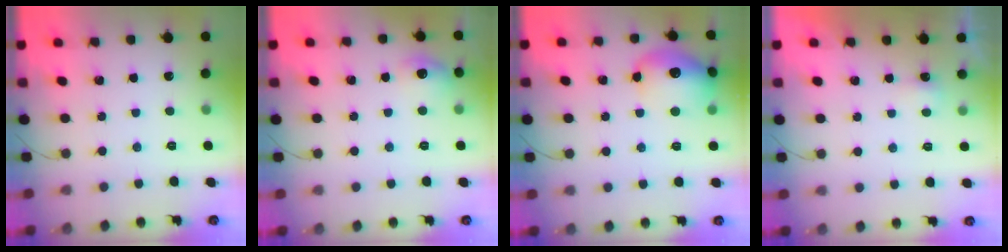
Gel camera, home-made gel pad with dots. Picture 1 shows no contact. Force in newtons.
{"total": 8.1, "press": 7.9, "slide": 1.4}
{"total": 15.0, "press": 14.9, "slide": 1.4}
{"total": 2.4, "press": 2.3, "slide": 0.5}